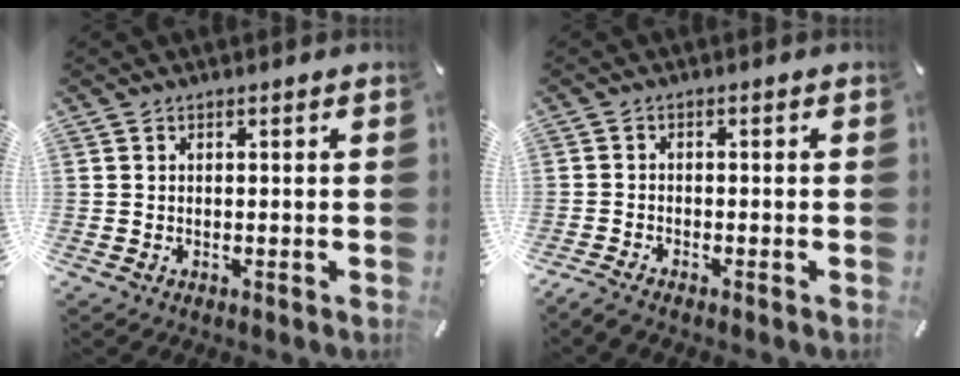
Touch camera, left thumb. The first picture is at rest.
{"total": 2.3, "force": [-1.9, 0.3, 1.2], "torque": [-0.033, 0.003, -0.041]}